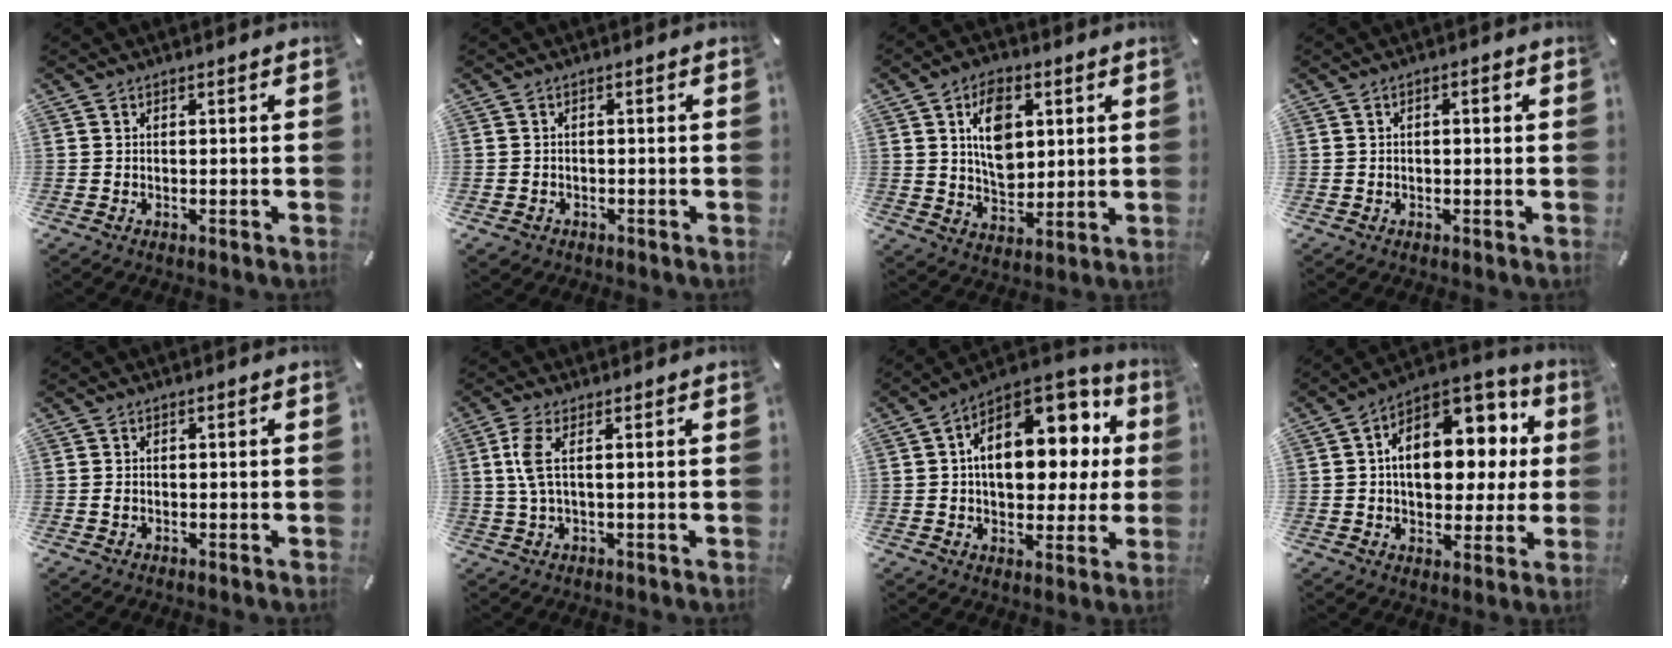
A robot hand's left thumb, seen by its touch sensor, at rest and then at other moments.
{"total": 1.6, "force": [-0.9, 1.2, 0.5], "torque": [-0.010, 0.005, -0.021]}
{"total": 11.1, "force": [3.1, 7.7, 7.4], "torque": [-0.106, 0.003, 0.056]}
{"total": 1.5, "force": [0.0, 0.7, 1.4], "torque": [-0.025, 0.005, -0.003]}
{"total": 0.8, "force": [-0.5, 0.5, 0.5], "torque": [-0.009, 0.001, -0.011]}
{"total": 5.2, "force": [0.7, 1.1, 5.0], "torque": [-0.117, -0.010, 0.006]}
{"total": 17.4, "force": [5.0, 10.9, 12.6], "torque": [-0.175, -0.025, 0.086]}
{"total": 16.5, "force": [3.6, 11.0, 11.8], "torque": [-0.165, -0.011, 0.066]}